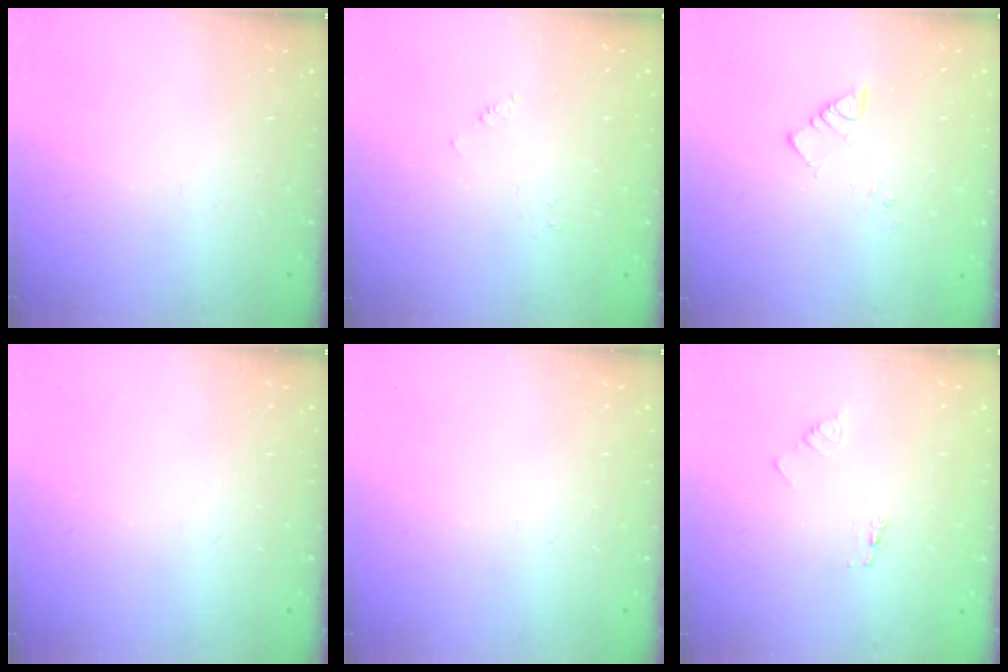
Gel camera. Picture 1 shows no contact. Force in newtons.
{"total": 0.0}
{"total": 2.5, "press": 2.5, "slide": 0.3}
{"total": 0.0}
{"total": 0.0}
{"total": 1.8, "press": 1.8, "slide": 0.2}